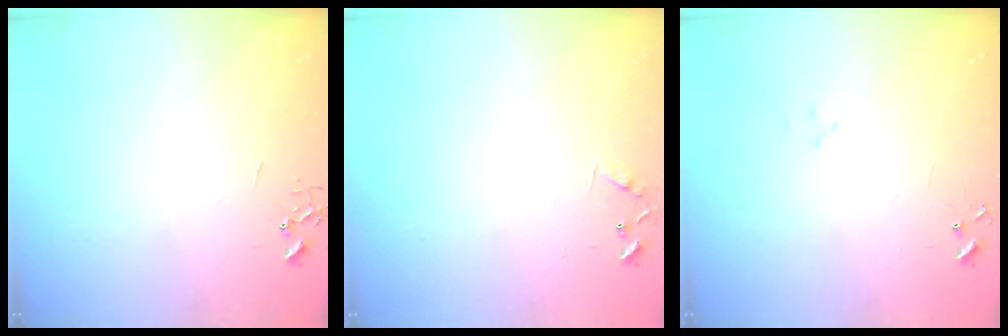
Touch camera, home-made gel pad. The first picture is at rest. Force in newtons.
{"total": 6.5, "press": 6.5, "slide": 0.6}
{"total": 7.8, "press": 7.8, "slide": 0.7}